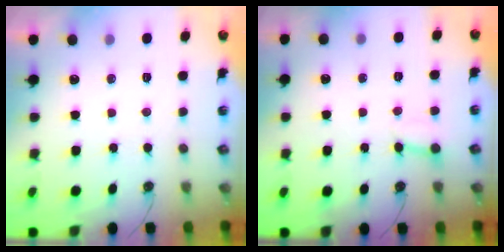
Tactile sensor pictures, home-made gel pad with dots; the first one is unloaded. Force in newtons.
{"total": 2.7, "press": 2.7, "slide": 0.1}